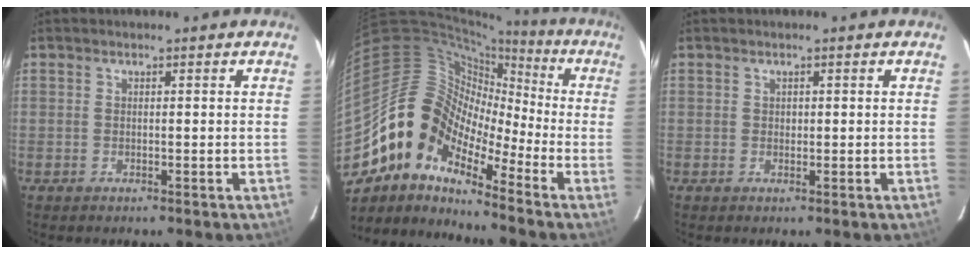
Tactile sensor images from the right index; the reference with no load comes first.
{"total": 13.1, "force": [-8.6, 7.5, 6.5], "torque": [-0.104, 0.016, -0.193]}
{"total": 0.6, "force": [0.1, 0.6, 0.1], "torque": [0.001, 0.002, 0.003]}